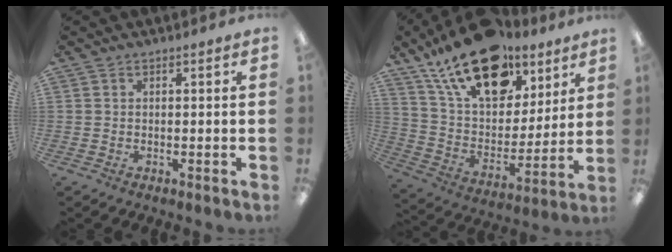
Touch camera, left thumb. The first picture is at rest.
{"total": 22.9, "force": [15.1, 11.6, 12.7], "torque": [-0.221, -0.080, 0.269]}